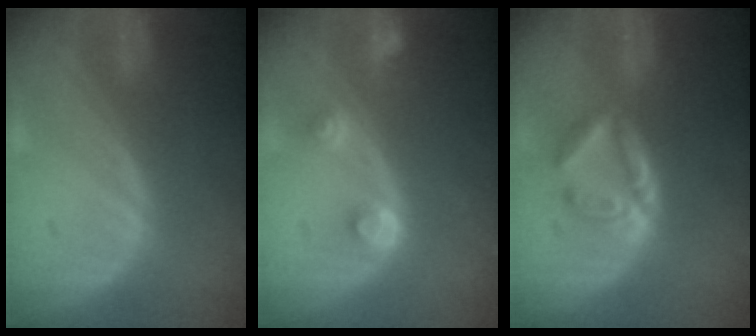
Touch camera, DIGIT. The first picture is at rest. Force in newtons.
{"total": 2.9, "press": 2.9, "slide": 0.5}
{"total": 5.2, "press": 5.0, "slide": 1.5}